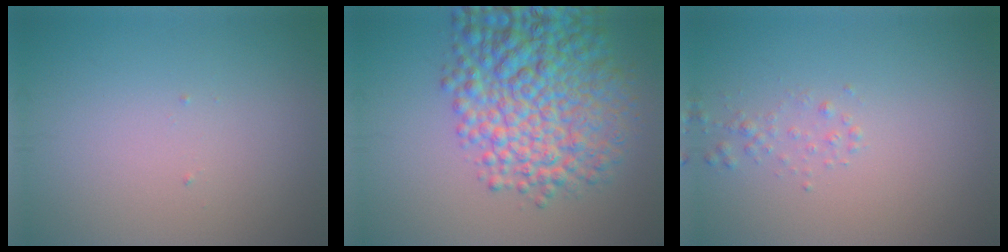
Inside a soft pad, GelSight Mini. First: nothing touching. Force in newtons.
{"total": 9.6, "press": 9.6, "slide": 0.3}
{"total": 0.9, "press": 0.9, "slide": 0.0}